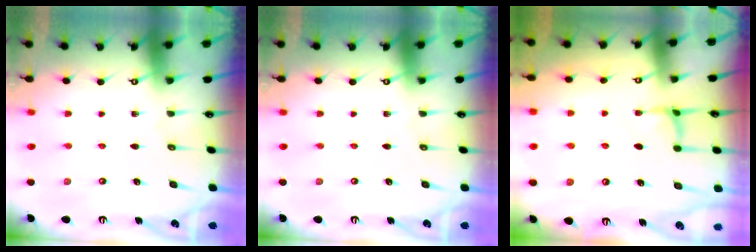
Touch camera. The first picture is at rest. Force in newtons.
{"total": 0.0}
{"total": 0.8, "press": 0.3, "slide": 0.7}